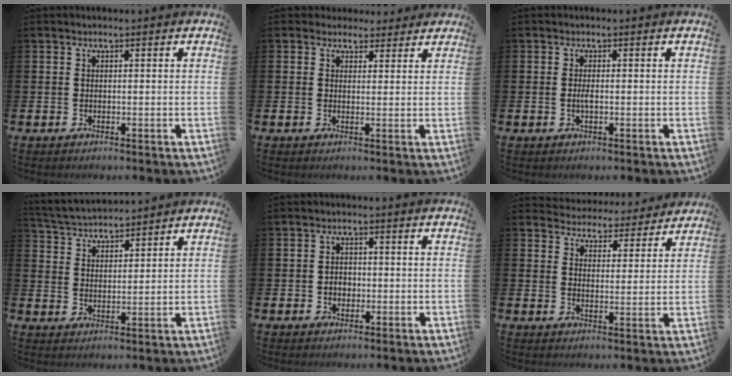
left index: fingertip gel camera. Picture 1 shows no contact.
{"total": 3.1, "force": [2.6, 1.6, -0.1], "torque": [0.011, -0.011, 0.044]}
{"total": 1.1, "force": [-0.2, 0.2, 1.0], "torque": [-0.019, 0.000, -0.003]}
{"total": 4.2, "force": [4.2, 0.7, 0.0], "torque": [-0.022, -0.024, 0.075]}
{"total": 2.1, "force": [-0.4, 1.7, 1.1], "torque": [-0.006, -0.001, -0.014]}
{"total": 4.9, "force": [4.7, 1.2, -0.3], "torque": [-0.005, -0.044, 0.080]}